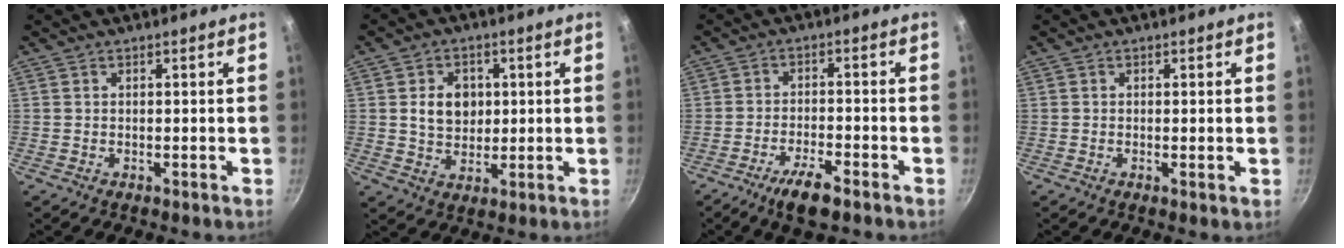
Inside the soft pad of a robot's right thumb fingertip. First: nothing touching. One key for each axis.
{"total": 7.3, "fx": 1.2, "fy": 5.7, "fz": 4.4, "tx": -0.046, "ty": -0.004, "tz": 0.021}
{"total": 6.8, "fx": -4.4, "fy": 1.6, "fz": 4.9, "tx": -0.088, "ty": 0.023, "tz": -0.075}
{"total": 0.9, "fx": 0.0, "fy": 0.1, "fz": 0.9, "tx": -0.015, "ty": -0.002, "tz": -0.002}